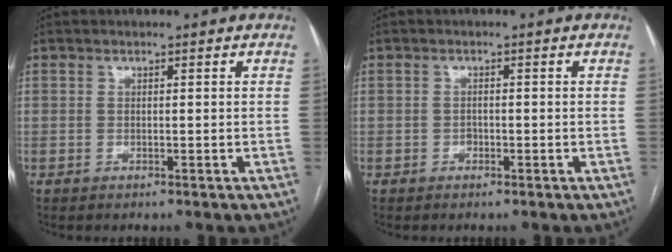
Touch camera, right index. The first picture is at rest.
{"total": 0.9, "force": [-0.6, 0.6, 0.4], "torque": [-0.009, 0.003, -0.010]}